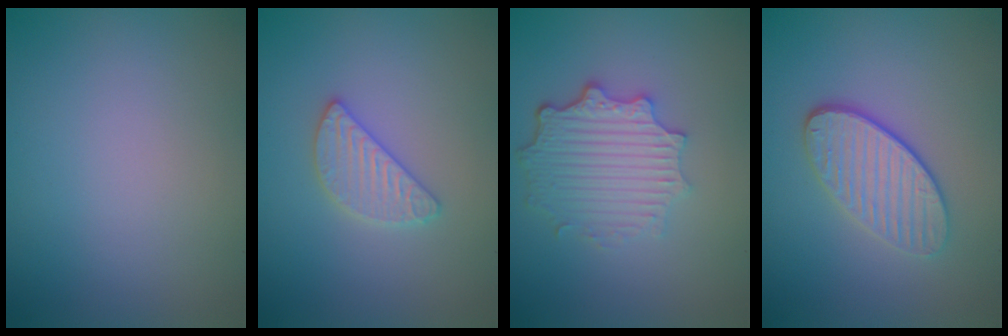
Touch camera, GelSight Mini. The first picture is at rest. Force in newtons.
{"total": 2.6, "press": 2.6, "slide": 0.3}
{"total": 4.5, "press": 3.6, "slide": 2.7}
{"total": 3.7, "press": 3.2, "slide": 1.9}